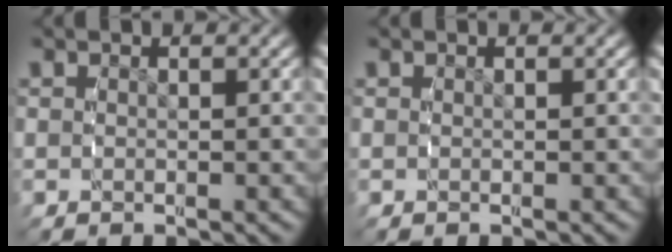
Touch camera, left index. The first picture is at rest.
{"total": 0.0}